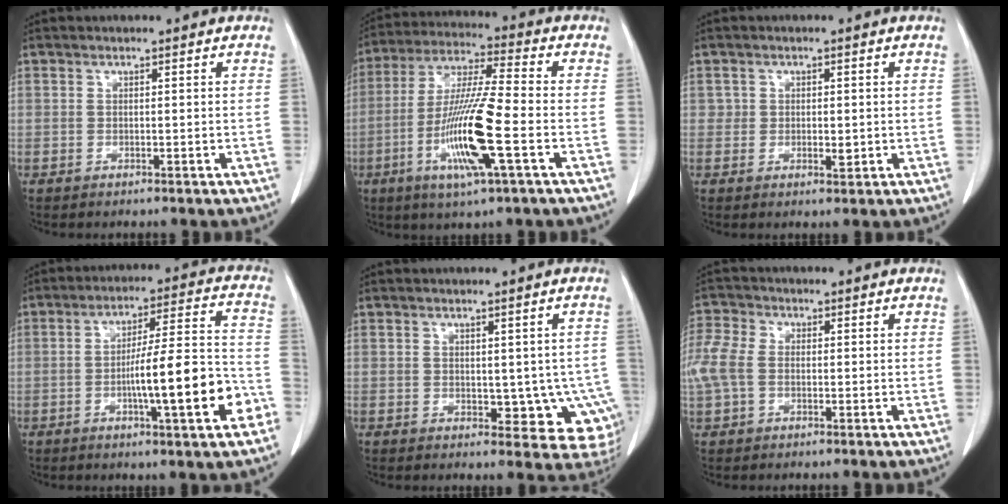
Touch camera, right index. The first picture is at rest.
{"total": 14.6, "force": [-4.5, 0.5, 13.9], "torque": [-0.280, -0.016, -0.087]}
{"total": 2.2, "force": [0.0, 1.6, 1.4], "torque": [-0.014, -0.001, 0.001]}
{"total": 14.5, "force": [-4.6, 1.0, 13.7], "torque": [-0.209, 0.012, -0.068]}
{"total": 8.0, "force": [-1.2, 4.8, 6.3], "torque": [-0.044, 0.005, -0.006]}
{"total": 8.2, "force": [-0.2, 5.7, 5.8], "torque": [-0.171, 0.027, -0.004]}